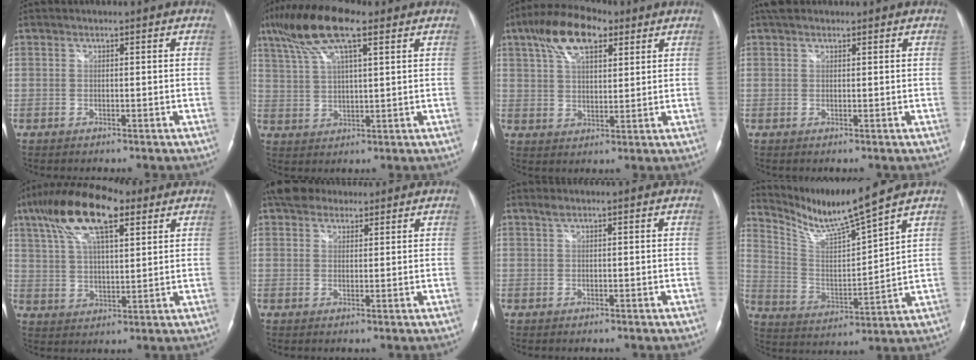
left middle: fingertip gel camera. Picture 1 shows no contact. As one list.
[{"total": 12.0, "force": [7.2, 2.9, 9.2], "torque": [-0.184, 0.030, 0.131]}, {"total": 10.4, "force": [5.6, 4.5, 7.6], "torque": [-0.146, 0.030, 0.101]}, {"total": 2.8, "force": [2.1, 1.4, 1.1], "torque": [-0.021, 0.023, 0.034]}, {"total": 15.4, "force": [8.5, 5.0, 11.8], "torque": [-0.236, 0.039, 0.156]}, {"total": 5.6, "force": [4.3, 3.0, 1.8], "torque": [-0.034, 0.029, 0.078]}, {"total": 0.8, "force": [0.5, 0.2, 0.5], "torque": [-0.011, 0.012, 0.011]}, {"total": 10.8, "force": [9.7, -1.8, 4.5], "torque": [-0.094, -0.010, 0.190]}]